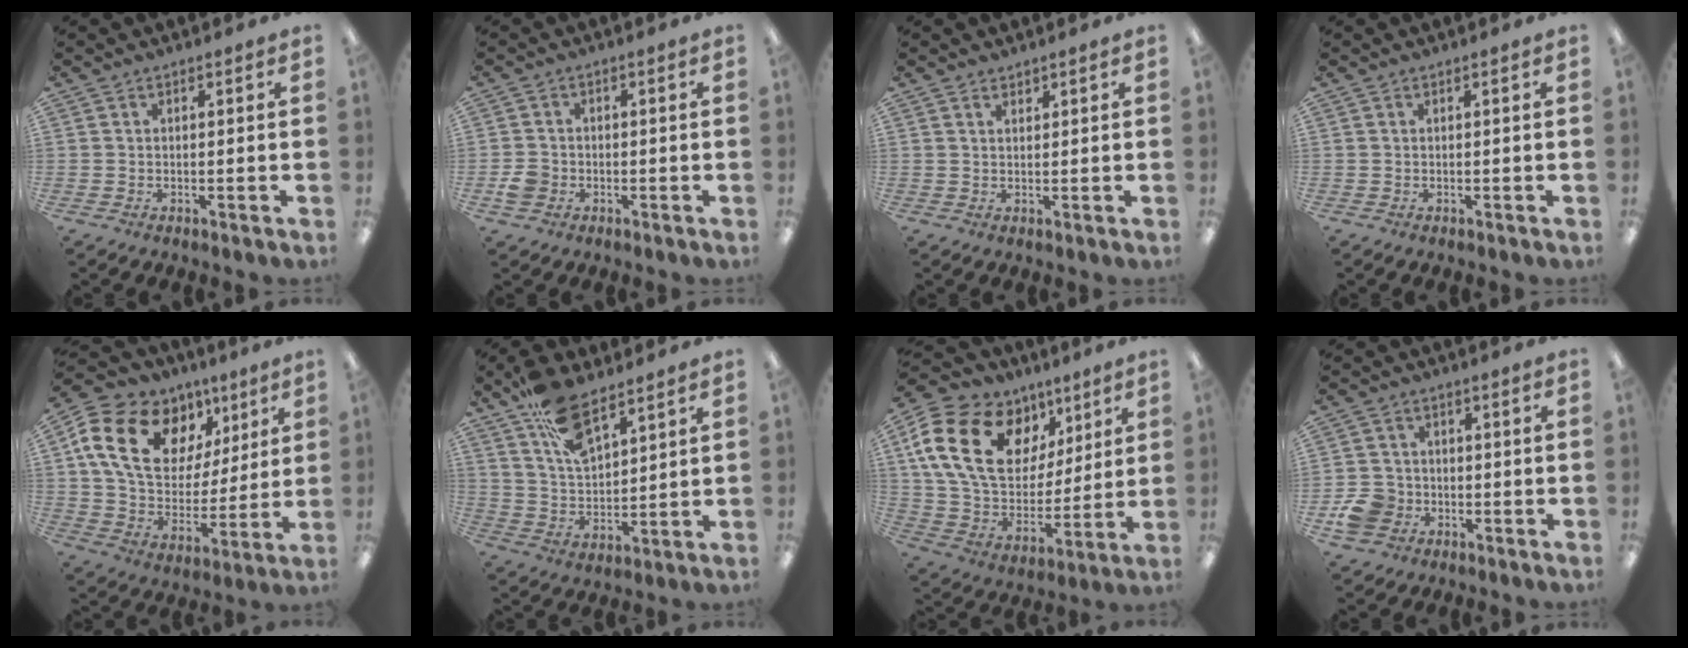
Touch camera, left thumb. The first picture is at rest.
{"total": 3.7, "force": [-1.4, 3.1, 1.5], "torque": [-0.022, 0.008, -0.024]}
{"total": 1.3, "force": [1.2, 0.5, 0.3], "torque": [-0.007, -0.001, 0.023]}
{"total": 0.0}
{"total": 20.6, "force": [9.0, 14.4, 11.7], "torque": [-0.196, -0.019, 0.166]}
{"total": 12.9, "force": [8.6, 5.8, 7.6], "torque": [-0.134, -0.035, 0.156]}
{"total": 23.4, "force": [9.3, 16.0, 14.2], "torque": [-0.271, -0.018, 0.168]}
{"total": 7.0, "force": [-2.5, 6.0, 2.8], "torque": [-0.064, 0.014, -0.046]}